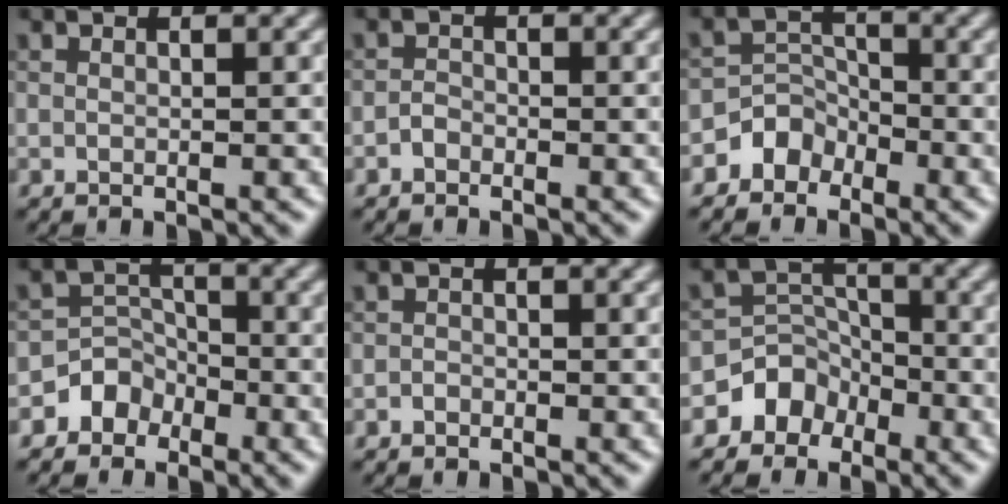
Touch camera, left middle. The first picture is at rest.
{"total": 0.9, "force": [-0.6, 0.6, 0.2], "torque": [-0.002, 0.003, -0.014]}
{"total": 2.6, "force": [-1.8, 1.9, 0.2], "torque": [0.022, 0.019, -0.039]}
{"total": 3.0, "force": [-1.9, 2.2, 0.1], "torque": [0.035, 0.018, -0.046]}
{"total": 0.6, "force": [-0.4, 0.4, 0.1], "torque": [0.000, -0.001, -0.008]}
{"total": 3.4, "force": [-2.3, 2.5, 0.3], "torque": [0.017, 0.022, -0.043]}